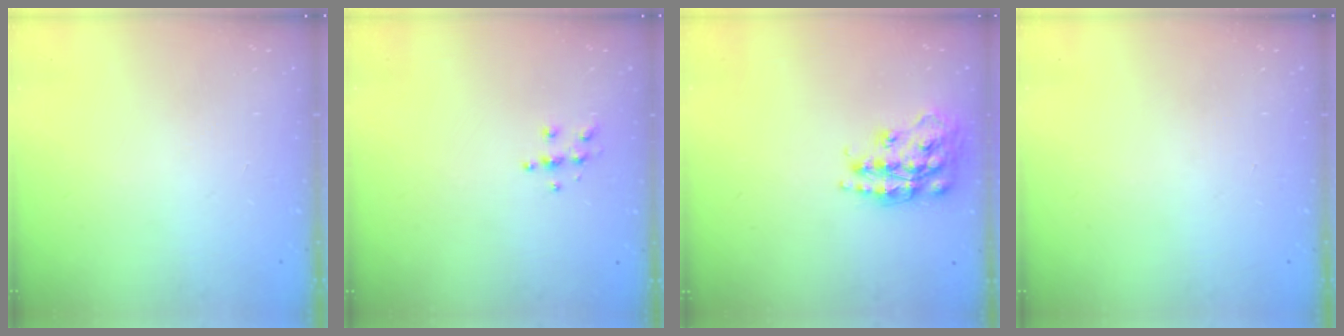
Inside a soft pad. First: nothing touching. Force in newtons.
{"total": 5.5, "press": 5.5, "slide": 0.5}
{"total": 17.0, "press": 16.9, "slide": 1.2}
{"total": 0.0}